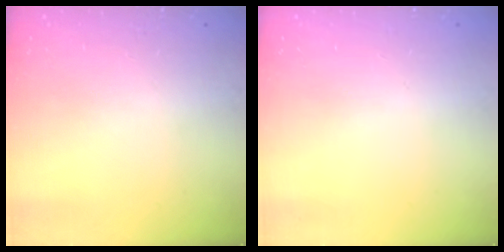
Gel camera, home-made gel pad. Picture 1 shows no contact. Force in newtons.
{"total": 0.0}